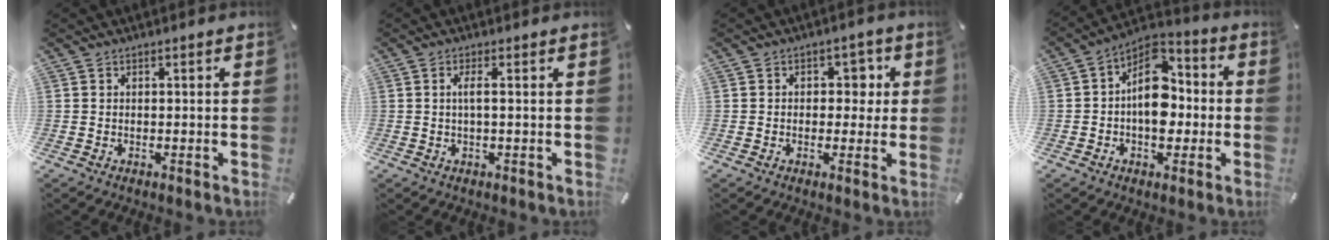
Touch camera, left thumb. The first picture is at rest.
{"total": 2.9, "force": [0.4, 0.2, 2.8], "torque": [-0.054, -0.003, 0.004]}
{"total": 5.2, "force": [0.5, 4.1, 3.2], "torque": [-0.020, -0.005, -0.006]}
{"total": 12.5, "force": [-0.9, 8.9, 8.8], "torque": [-0.135, -0.001, -0.020]}